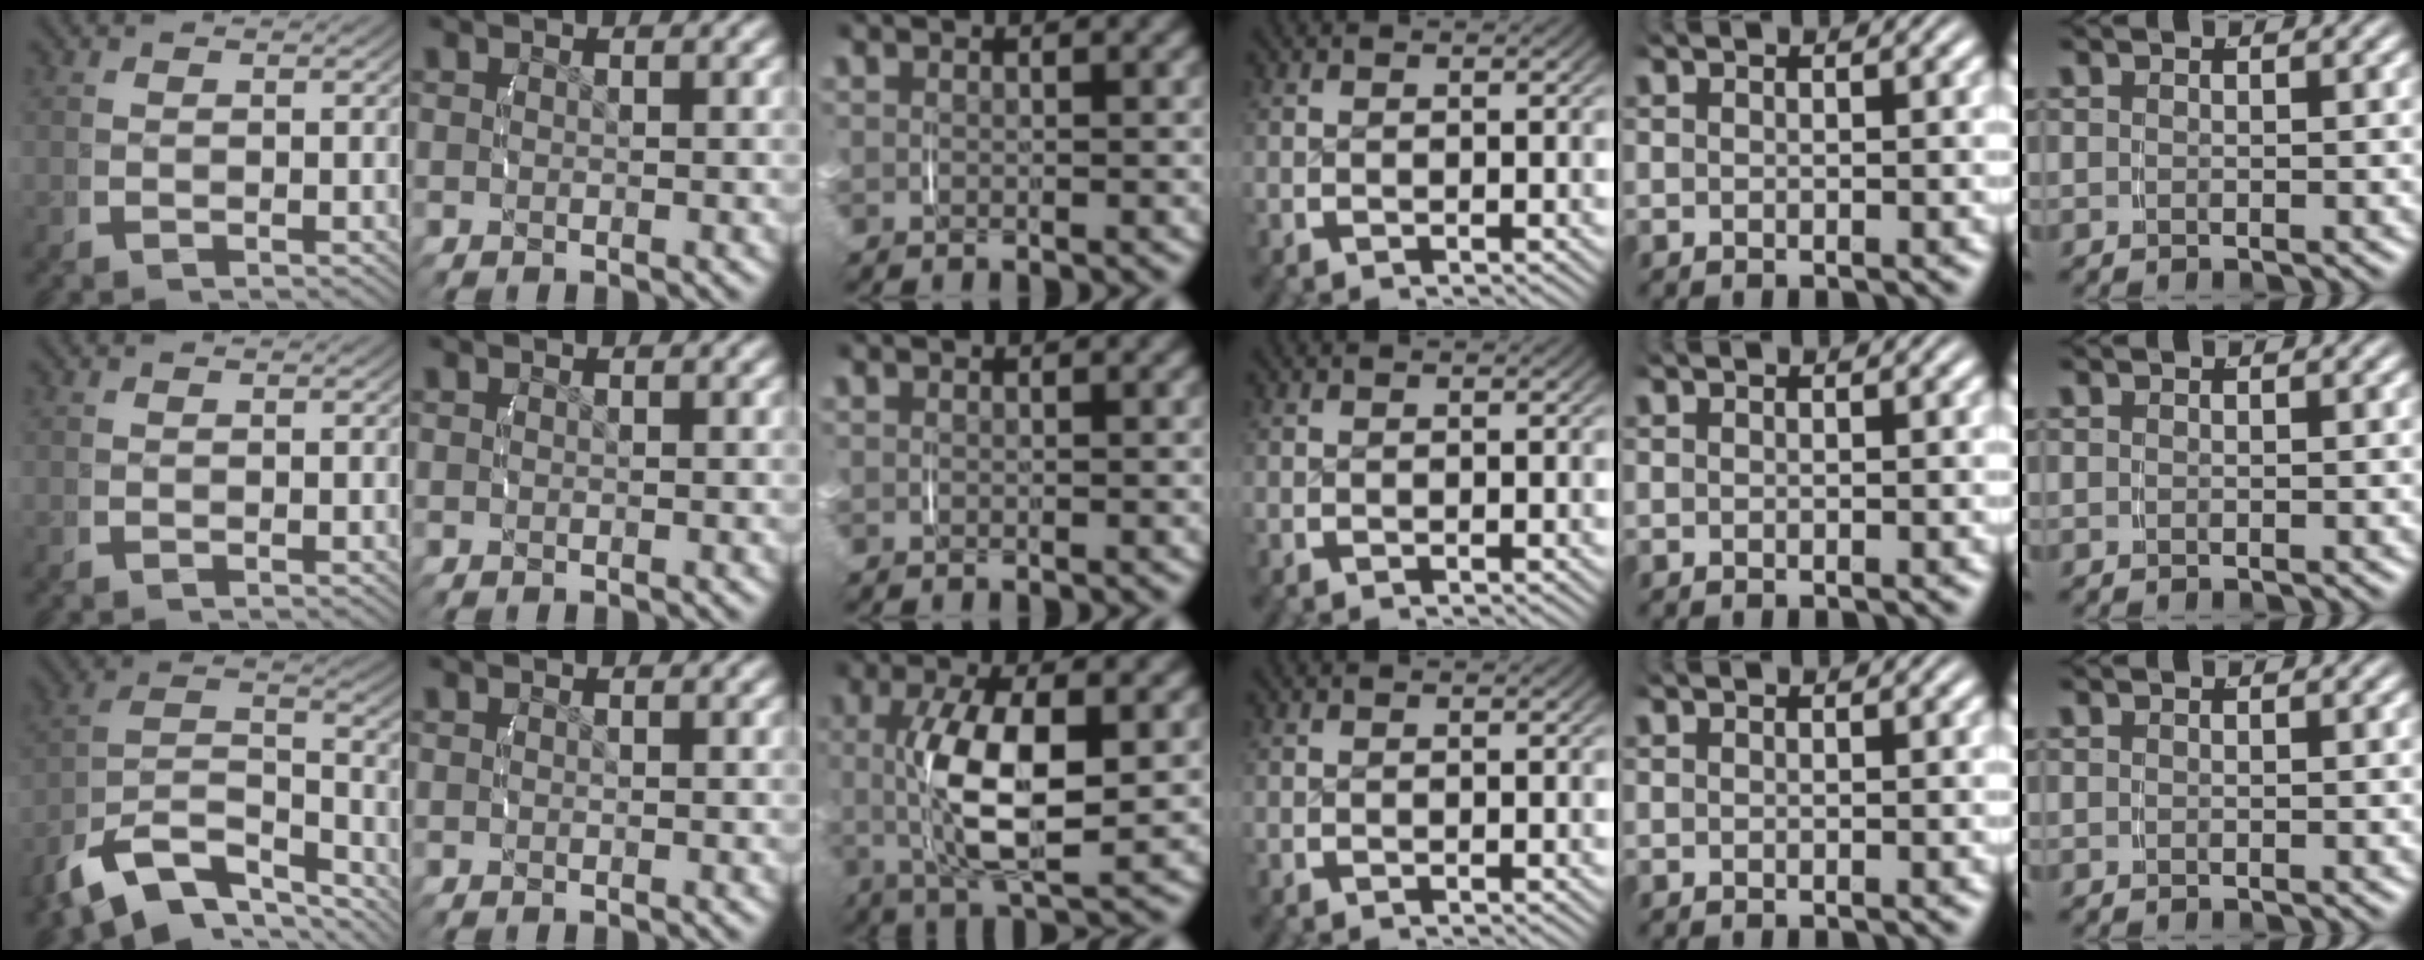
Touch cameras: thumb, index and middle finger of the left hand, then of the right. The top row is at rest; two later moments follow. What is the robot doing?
{"motion": "lift_and_place", "object": "backpack"}